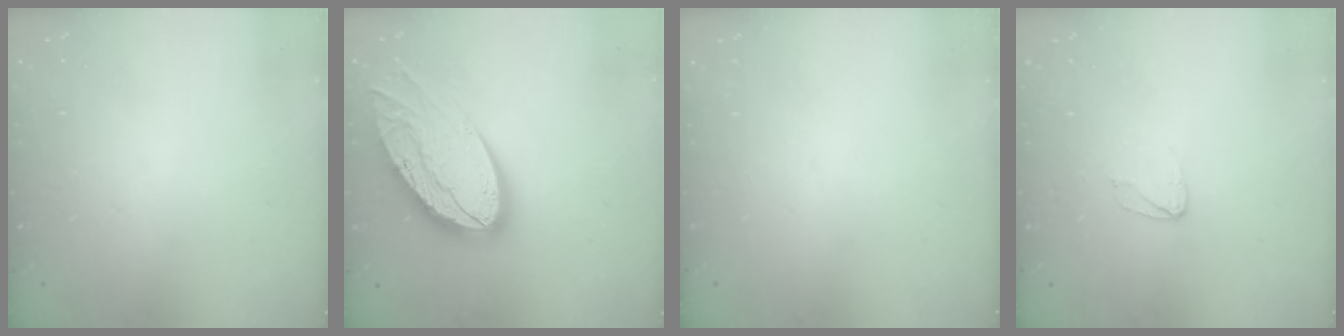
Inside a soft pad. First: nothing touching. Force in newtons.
{"total": 22.4, "press": 22.3, "slide": 1.7}
{"total": 0.0}
{"total": 4.1, "press": 4.1, "slide": 0.4}